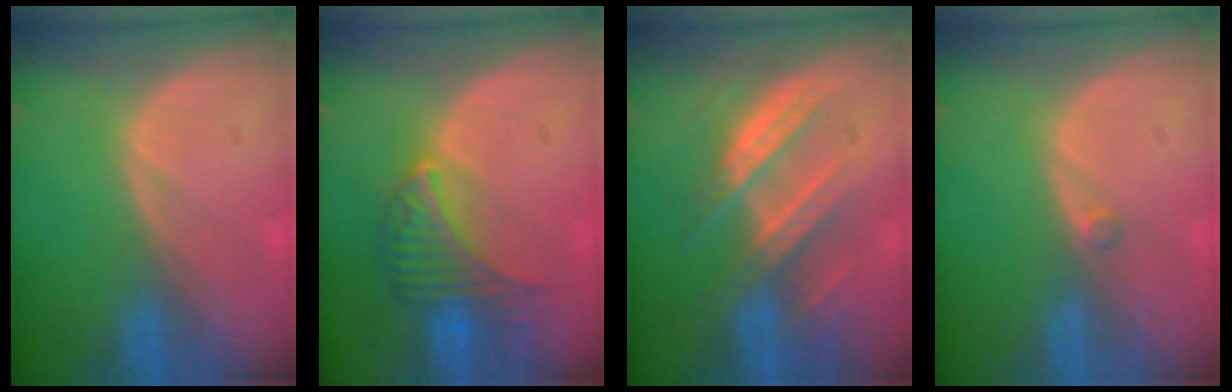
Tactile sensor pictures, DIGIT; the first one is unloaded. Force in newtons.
{"total": 6.6, "press": 6.5, "slide": 0.6}
{"total": 7.9, "press": 7.3, "slide": 2.9}
{"total": 0.6, "press": 0.6, "slide": 0.1}